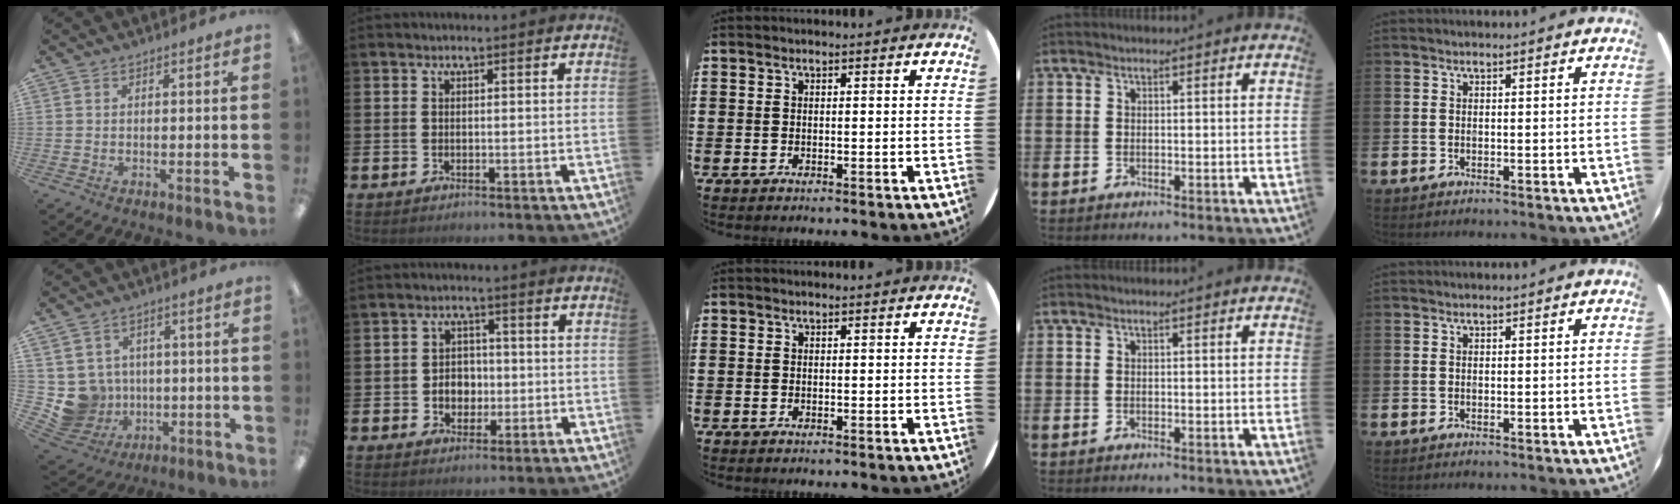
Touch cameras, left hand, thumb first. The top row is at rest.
{"thumb": {"total": 8.0, "force": [0.0, 8.0, 1.0], "torque": [-0.066, -0.006, 0.013]}, "index": {"total": 3.7, "force": [-0.6, 3.2, 1.7], "torque": [-0.025, 0.002, -0.020]}}